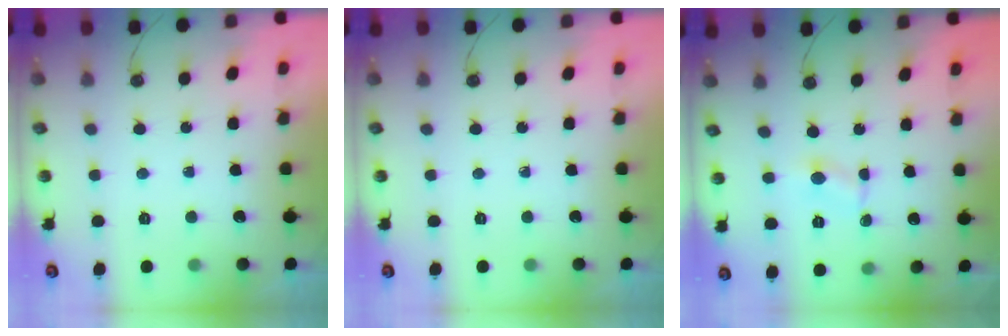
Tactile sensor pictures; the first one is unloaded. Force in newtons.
{"total": 0.0}
{"total": 1.7, "press": 1.6, "slide": 0.2}